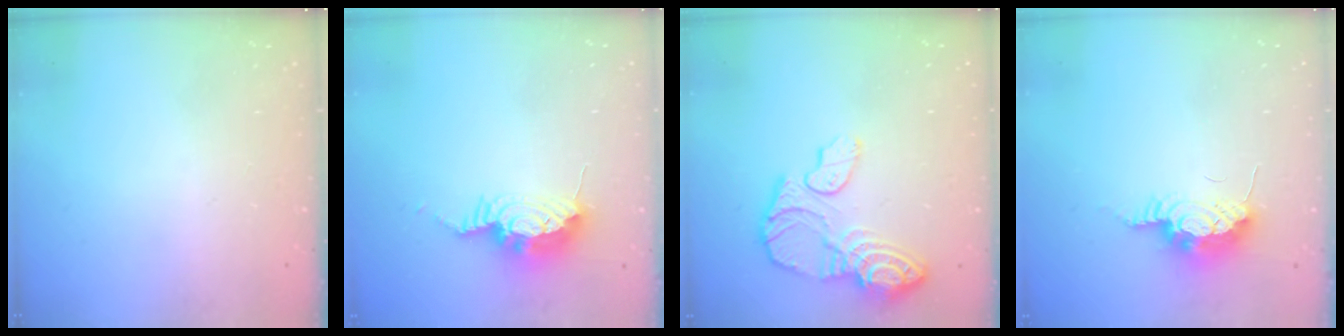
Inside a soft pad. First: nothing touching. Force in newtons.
{"total": 9.9, "press": 9.8, "slide": 0.9}
{"total": 14.3, "press": 14.3, "slide": 1.0}
{"total": 12.9, "press": 10.5, "slide": 7.5}